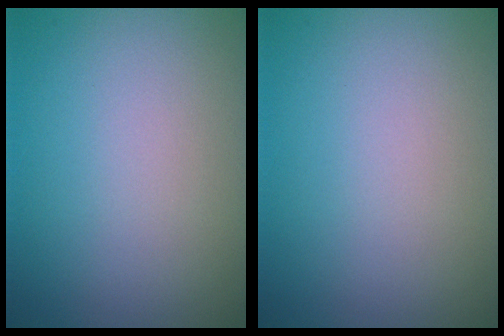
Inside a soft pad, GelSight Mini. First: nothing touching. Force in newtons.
{"total": 0.0}